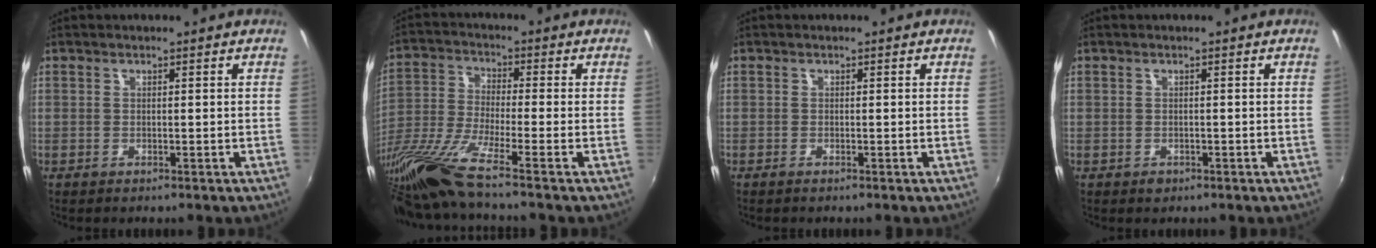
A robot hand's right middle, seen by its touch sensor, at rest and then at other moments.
{"total": 13.2, "force": [-10.3, -1.2, 8.1], "torque": [-0.164, -0.044, -0.201]}
{"total": 0.6, "force": [-0.4, -0.1, 0.4], "torque": [-0.009, -0.003, -0.009]}
{"total": 1.1, "force": [-0.7, 0.8, 0.4], "torque": [-0.007, -0.004, -0.009]}